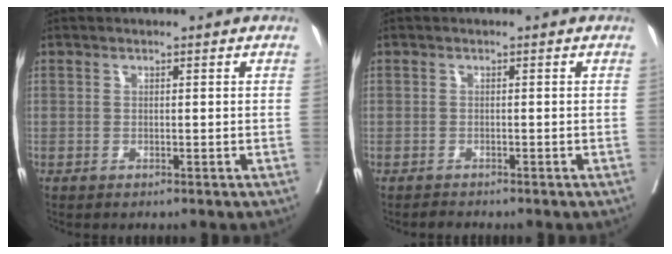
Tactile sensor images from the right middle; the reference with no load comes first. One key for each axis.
{"total": 0.8, "fx": -0.8, "fy": 0.1, "fz": -0.2, "tx": -0.005, "ty": -0.006, "tz": -0.014}